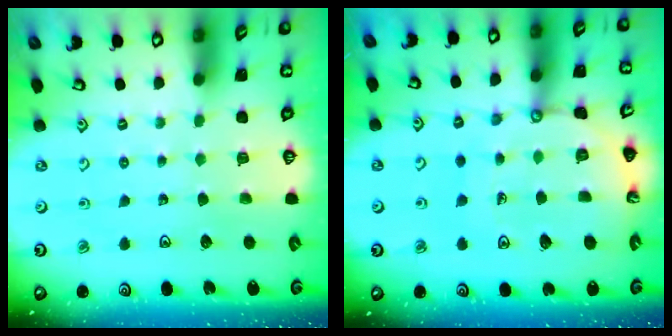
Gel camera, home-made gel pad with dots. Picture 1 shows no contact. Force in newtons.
{"total": 13.2, "press": 13.1, "slide": 1.7}